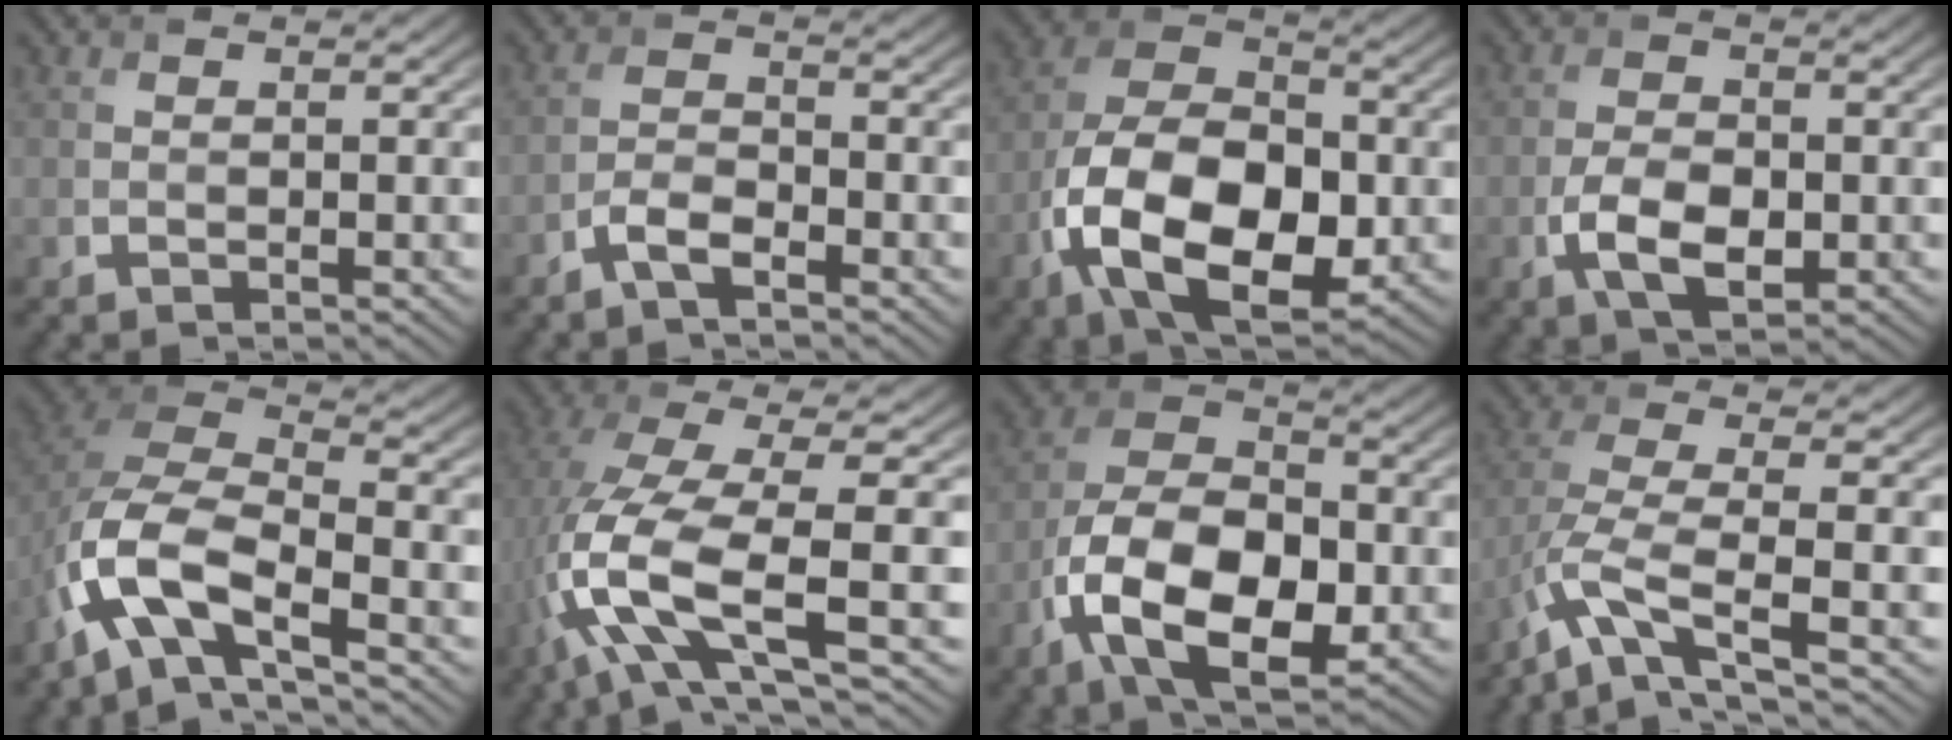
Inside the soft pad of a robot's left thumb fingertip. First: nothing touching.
{"total": 3.0, "force": [-2.2, 0.9, 1.9], "torque": [-0.045, 0.004, -0.050]}
{"total": 15.0, "force": [-4.9, 8.7, 11.1], "torque": [-0.223, -0.019, -0.101]}
{"total": 5.8, "force": [-1.8, 3.2, 4.6], "torque": [-0.094, -0.006, -0.034]}
{"total": 11.9, "force": [-5.7, 5.1, 9.1], "torque": [-0.191, -0.010, -0.120]}
{"total": 12.2, "force": [-3.0, 4.0, 11.1], "torque": [-0.251, -0.007, -0.059]}
{"total": 13.6, "force": [-5.1, 7.6, 10.1], "torque": [-0.209, -0.014, -0.102]}
{"total": 8.3, "force": [-4.4, 2.0, 6.8], "torque": [-0.150, -0.003, -0.100]}